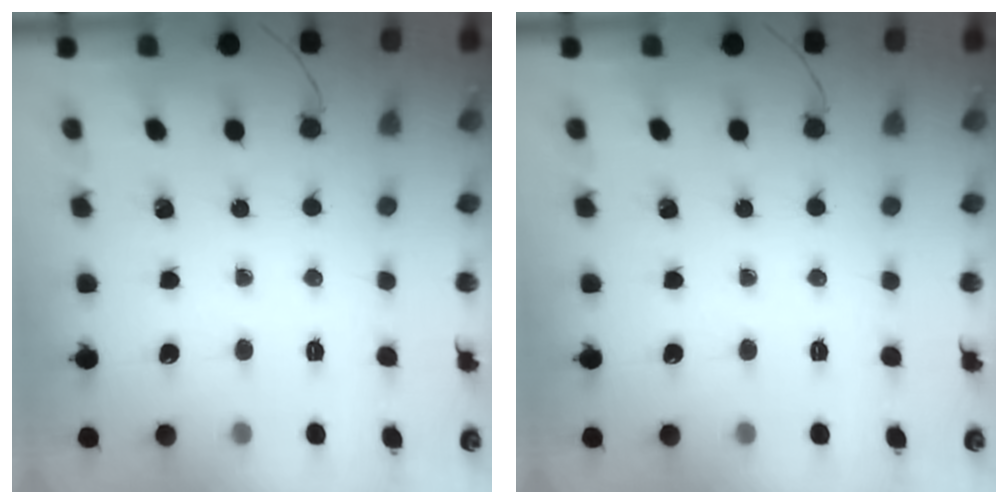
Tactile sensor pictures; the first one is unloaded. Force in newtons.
{"total": 0.0}